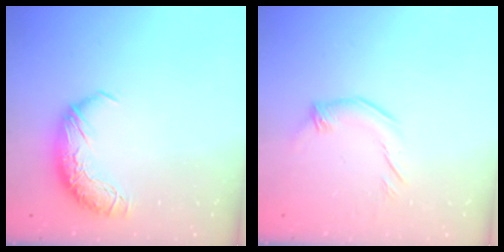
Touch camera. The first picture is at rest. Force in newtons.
{"total": 2.3, "press": 2.3, "slide": 0.6}